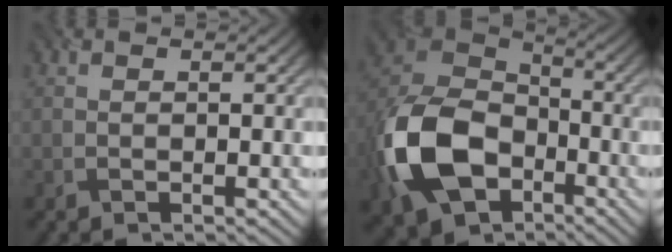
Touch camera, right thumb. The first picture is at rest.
{"total": 15.8, "force": [-6.1, 10.9, 9.7], "torque": [-0.237, -0.026, -0.132]}